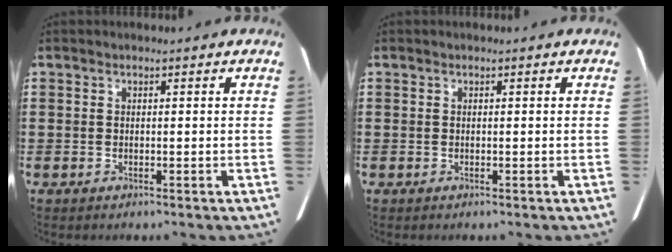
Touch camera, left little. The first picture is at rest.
{"total": 0.0}